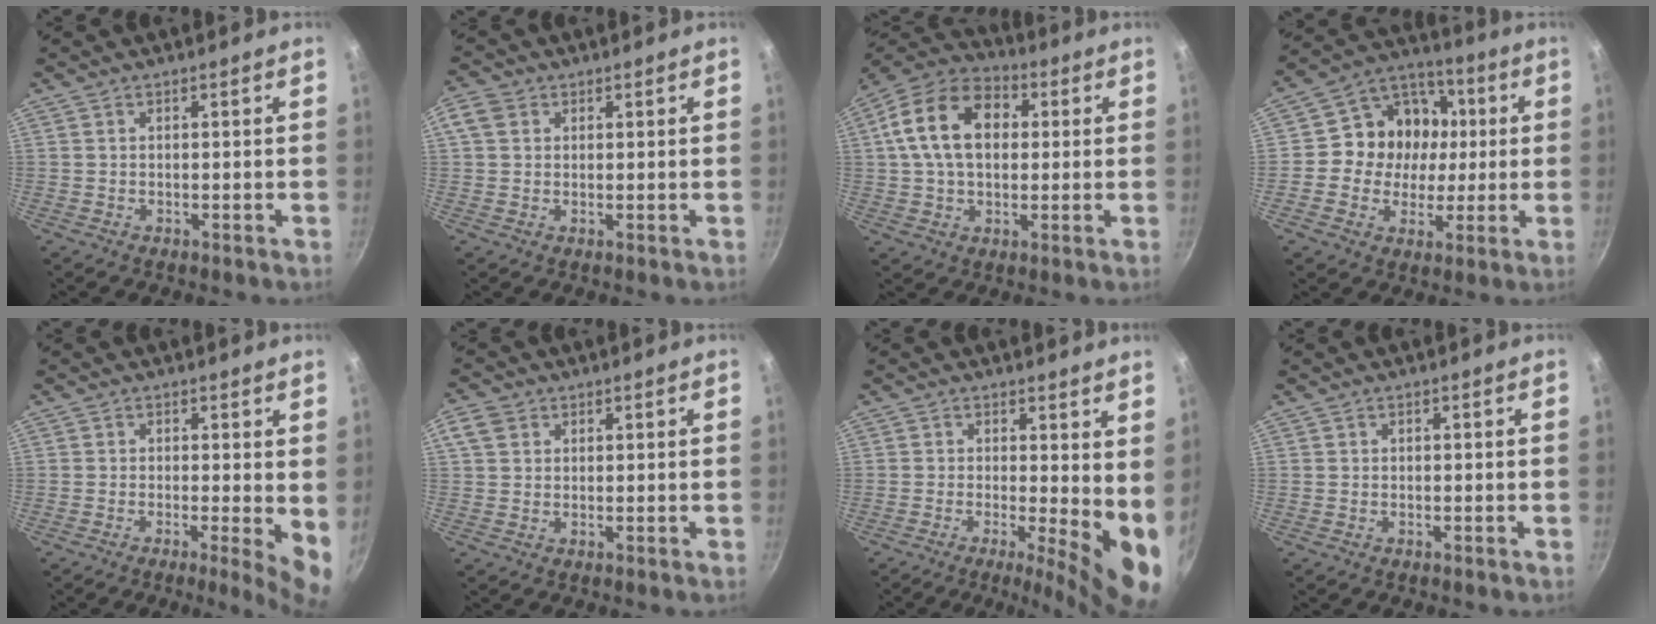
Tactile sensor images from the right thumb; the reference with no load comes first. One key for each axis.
{"total": 4.0, "fx": 1.2, "fy": 3.2, "fz": 2.0, "tx": -0.031, "ty": 0.004, "tz": 0.015}
{"total": 16.6, "fx": 3.0, "fy": 11.4, "fz": 11.6, "tx": -0.181, "ty": 0.024, "tz": 0.035}
{"total": 14.7, "fx": 0.8, "fy": 12.9, "fz": 7.0, "tx": -0.084, "ty": 0.025, "tz": -0.001}
{"total": 6.1, "fx": -0.4, "fy": 1.4, "fz": 6.0, "tx": -0.074, "ty": -0.011, "tz": -0.006}
{"total": 4.0, "fx": 1.4, "fy": 3.2, "fz": 1.9, "tx": -0.026, "ty": 0.003, "tz": 0.024}
{"total": 9.3, "fx": -0.2, "fy": 2.9, "fz": 8.9, "tx": -0.107, "ty": -0.017, "tz": -0.003}
{"total": 0.0}